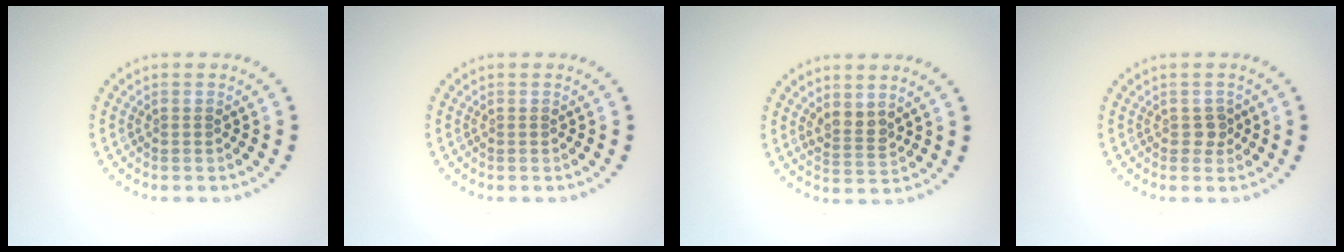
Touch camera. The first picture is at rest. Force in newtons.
{"total": 0.0}
{"total": 1.9, "press": 1.6, "slide": 1.0}
{"total": 1.1, "press": 1.0, "slide": 0.4}